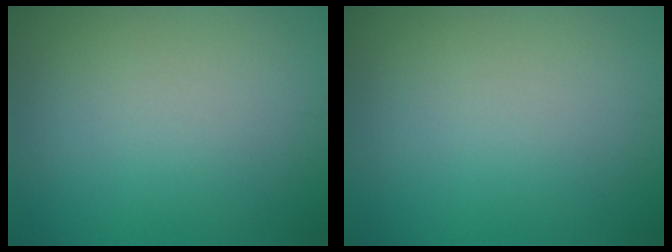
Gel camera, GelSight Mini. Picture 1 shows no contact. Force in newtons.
{"total": 0.0}